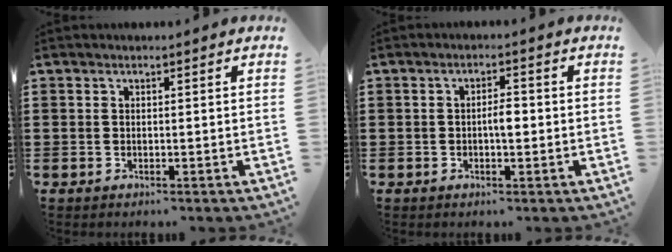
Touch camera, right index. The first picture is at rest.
{"total": 2.5, "force": [-0.3, 0.9, 2.3], "torque": [-0.043, 0.003, -0.007]}